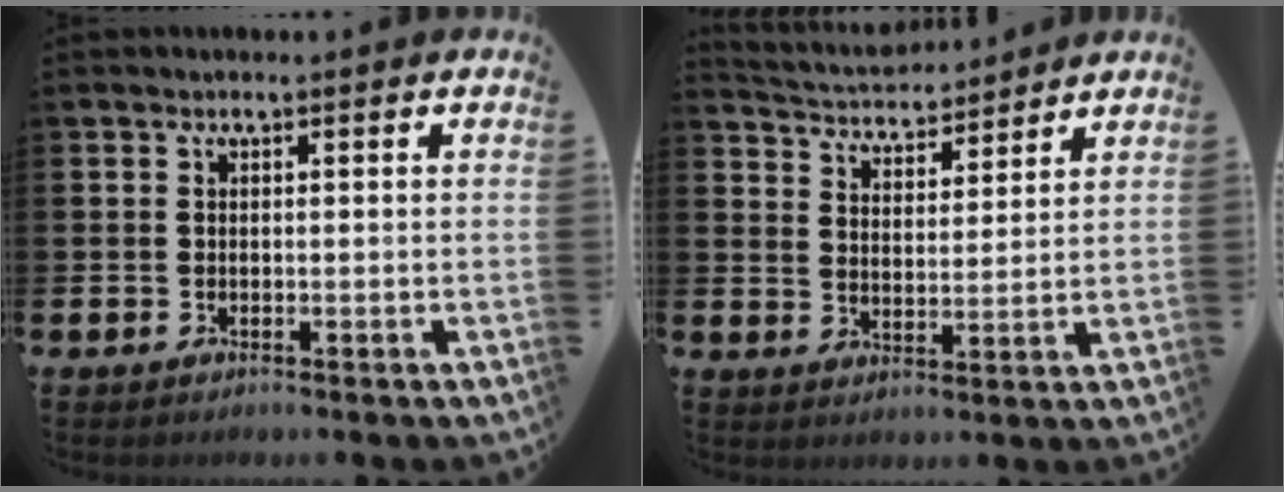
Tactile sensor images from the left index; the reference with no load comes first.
{"total": 4.3, "force": [4.1, 1.0, -0.3], "torque": [-0.022, -0.030, 0.071]}